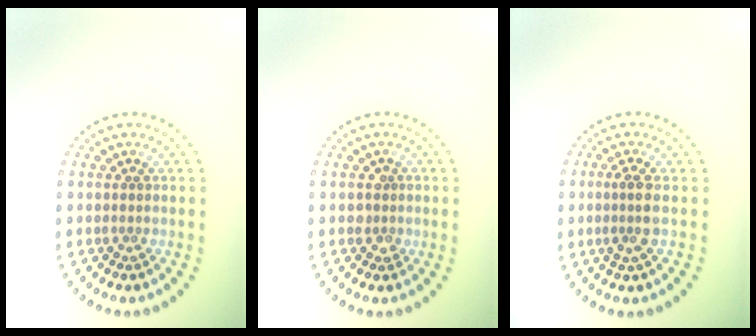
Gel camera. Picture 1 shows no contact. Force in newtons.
{"total": 1.1, "press": 1.0, "slide": 0.4}
{"total": 2.1, "press": 1.7, "slide": 1.2}